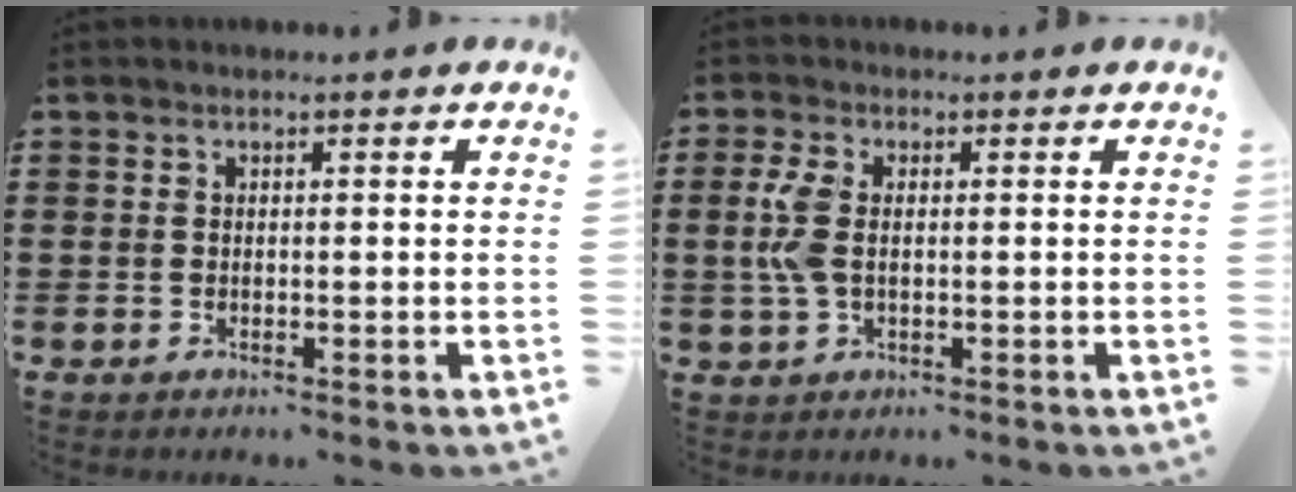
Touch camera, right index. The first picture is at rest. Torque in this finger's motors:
{"motor_torque": [0.98, -0.27, 0.56, 0.13]}